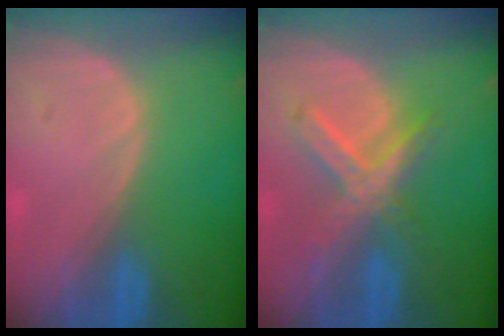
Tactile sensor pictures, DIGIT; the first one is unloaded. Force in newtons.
{"total": 7.0, "press": 6.2, "slide": 3.3}